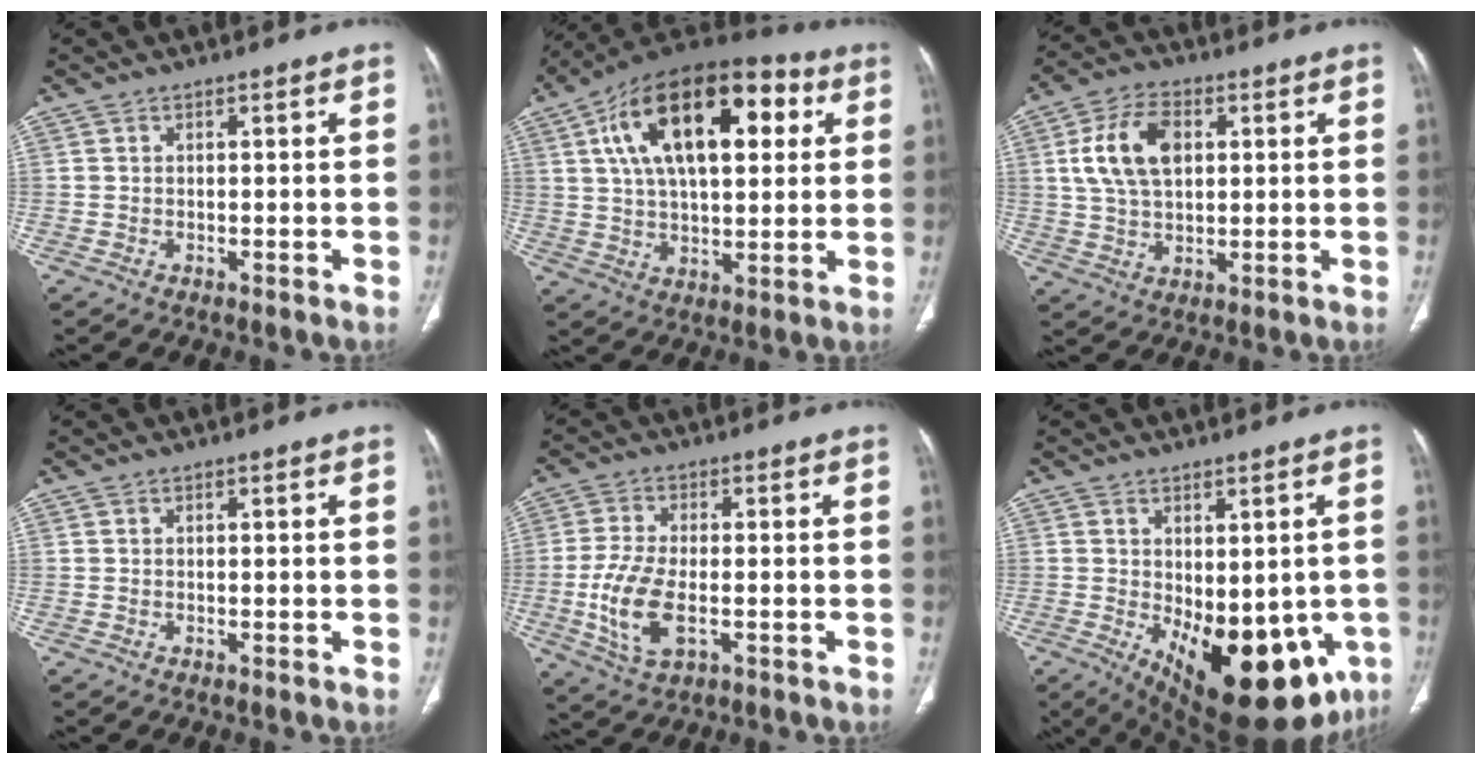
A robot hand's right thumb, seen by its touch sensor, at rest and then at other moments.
{"total": 24.9, "force": [7.7, 12.5, 20.1], "torque": [-0.317, 0.017, 0.117]}
{"total": 11.7, "force": [2.8, 7.2, 8.8], "torque": [-0.157, 0.005, 0.052]}
{"total": 0.0}
{"total": 10.6, "force": [-2.5, 5.2, 9.0], "torque": [-0.195, 0.000, -0.044]}
{"total": 21.7, "force": [-6.9, 11.1, 17.3], "torque": [-0.186, -0.020, -0.069]}